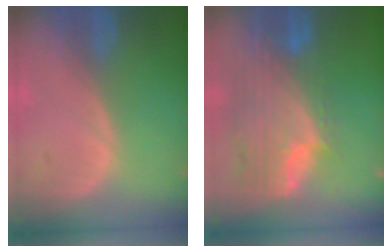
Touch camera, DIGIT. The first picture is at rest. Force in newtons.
{"total": 12.0, "press": 10.2, "slide": 6.3}